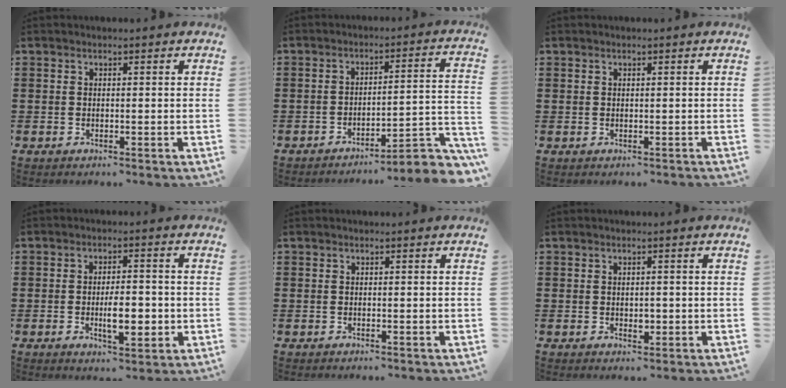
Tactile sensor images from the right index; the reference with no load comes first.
{"total": 5.2, "force": [-4.1, 0.4, 3.1], "torque": [-0.050, -0.019, -0.082]}
{"total": 0.6, "force": [0.2, 0.5, 0.0], "torque": [-0.001, 0.003, 0.003]}
{"total": 6.6, "force": [-1.3, 2.6, 5.9], "torque": [-0.098, 0.002, -0.024]}
{"total": 0.0}
{"total": 1.6, "force": [-0.2, 0.8, 1.4], "torque": [-0.025, 0.003, -0.003]}